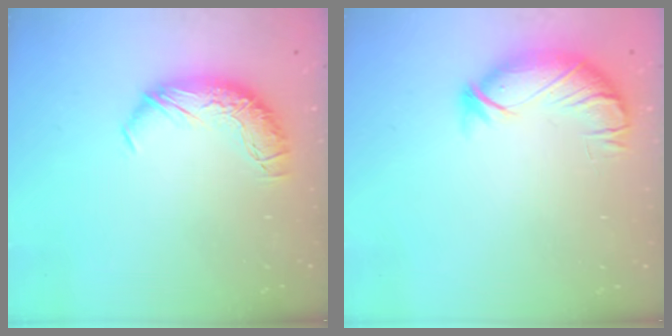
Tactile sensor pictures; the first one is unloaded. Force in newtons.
{"total": 3.7, "press": 3.2, "slide": 1.9}